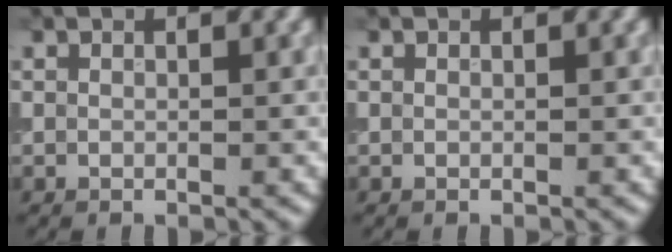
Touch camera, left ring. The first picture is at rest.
{"total": 0.0}